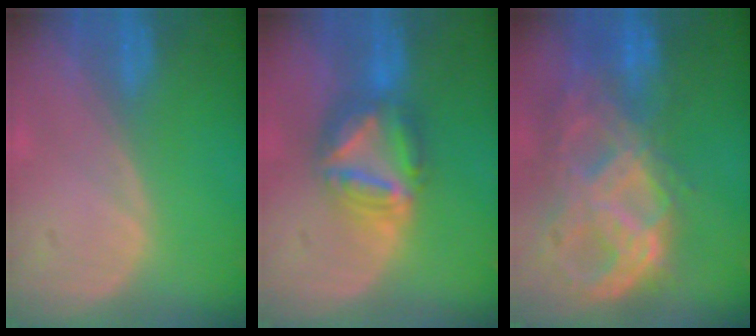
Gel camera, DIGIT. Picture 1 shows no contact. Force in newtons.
{"total": 7.7, "press": 6.6, "slide": 4.0}
{"total": 11.4, "press": 9.7, "slide": 6.1}